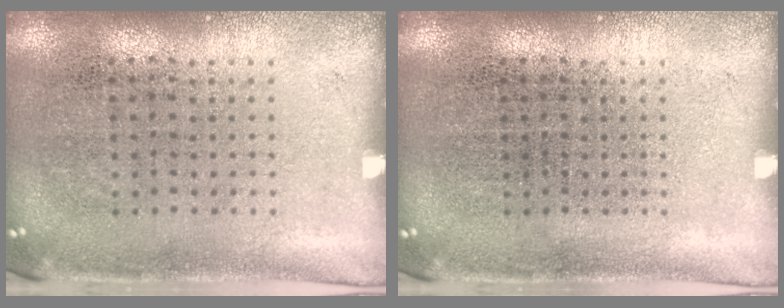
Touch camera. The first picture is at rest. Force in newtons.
{"total": 0.0}